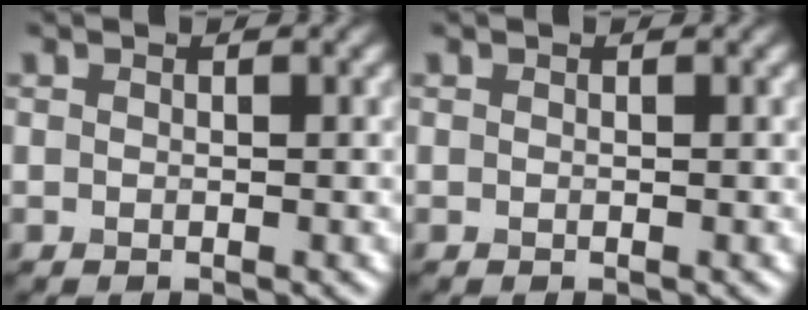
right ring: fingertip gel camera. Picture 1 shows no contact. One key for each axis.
{"total": 0.0}